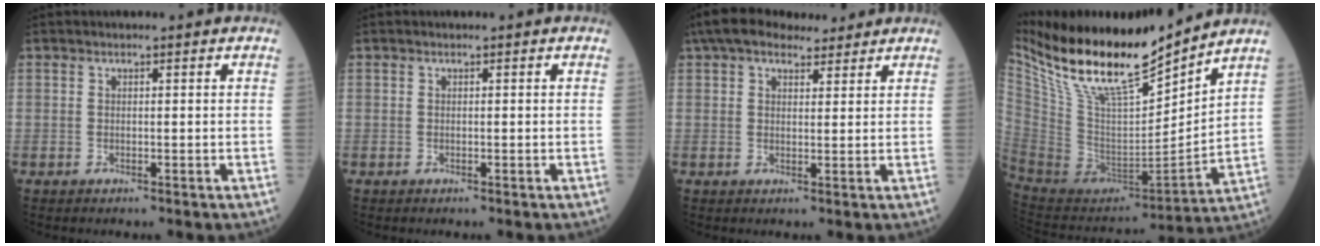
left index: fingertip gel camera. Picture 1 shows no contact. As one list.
[{"total": 0.0}, {"total": 9.8, "force": [7.8, 3.7, 4.5], "torque": [-0.071, 0.042, 0.123]}, {"total": 19.7, "force": [15.8, 3.2, 11.4], "torque": [-0.207, -0.016, 0.302]}]